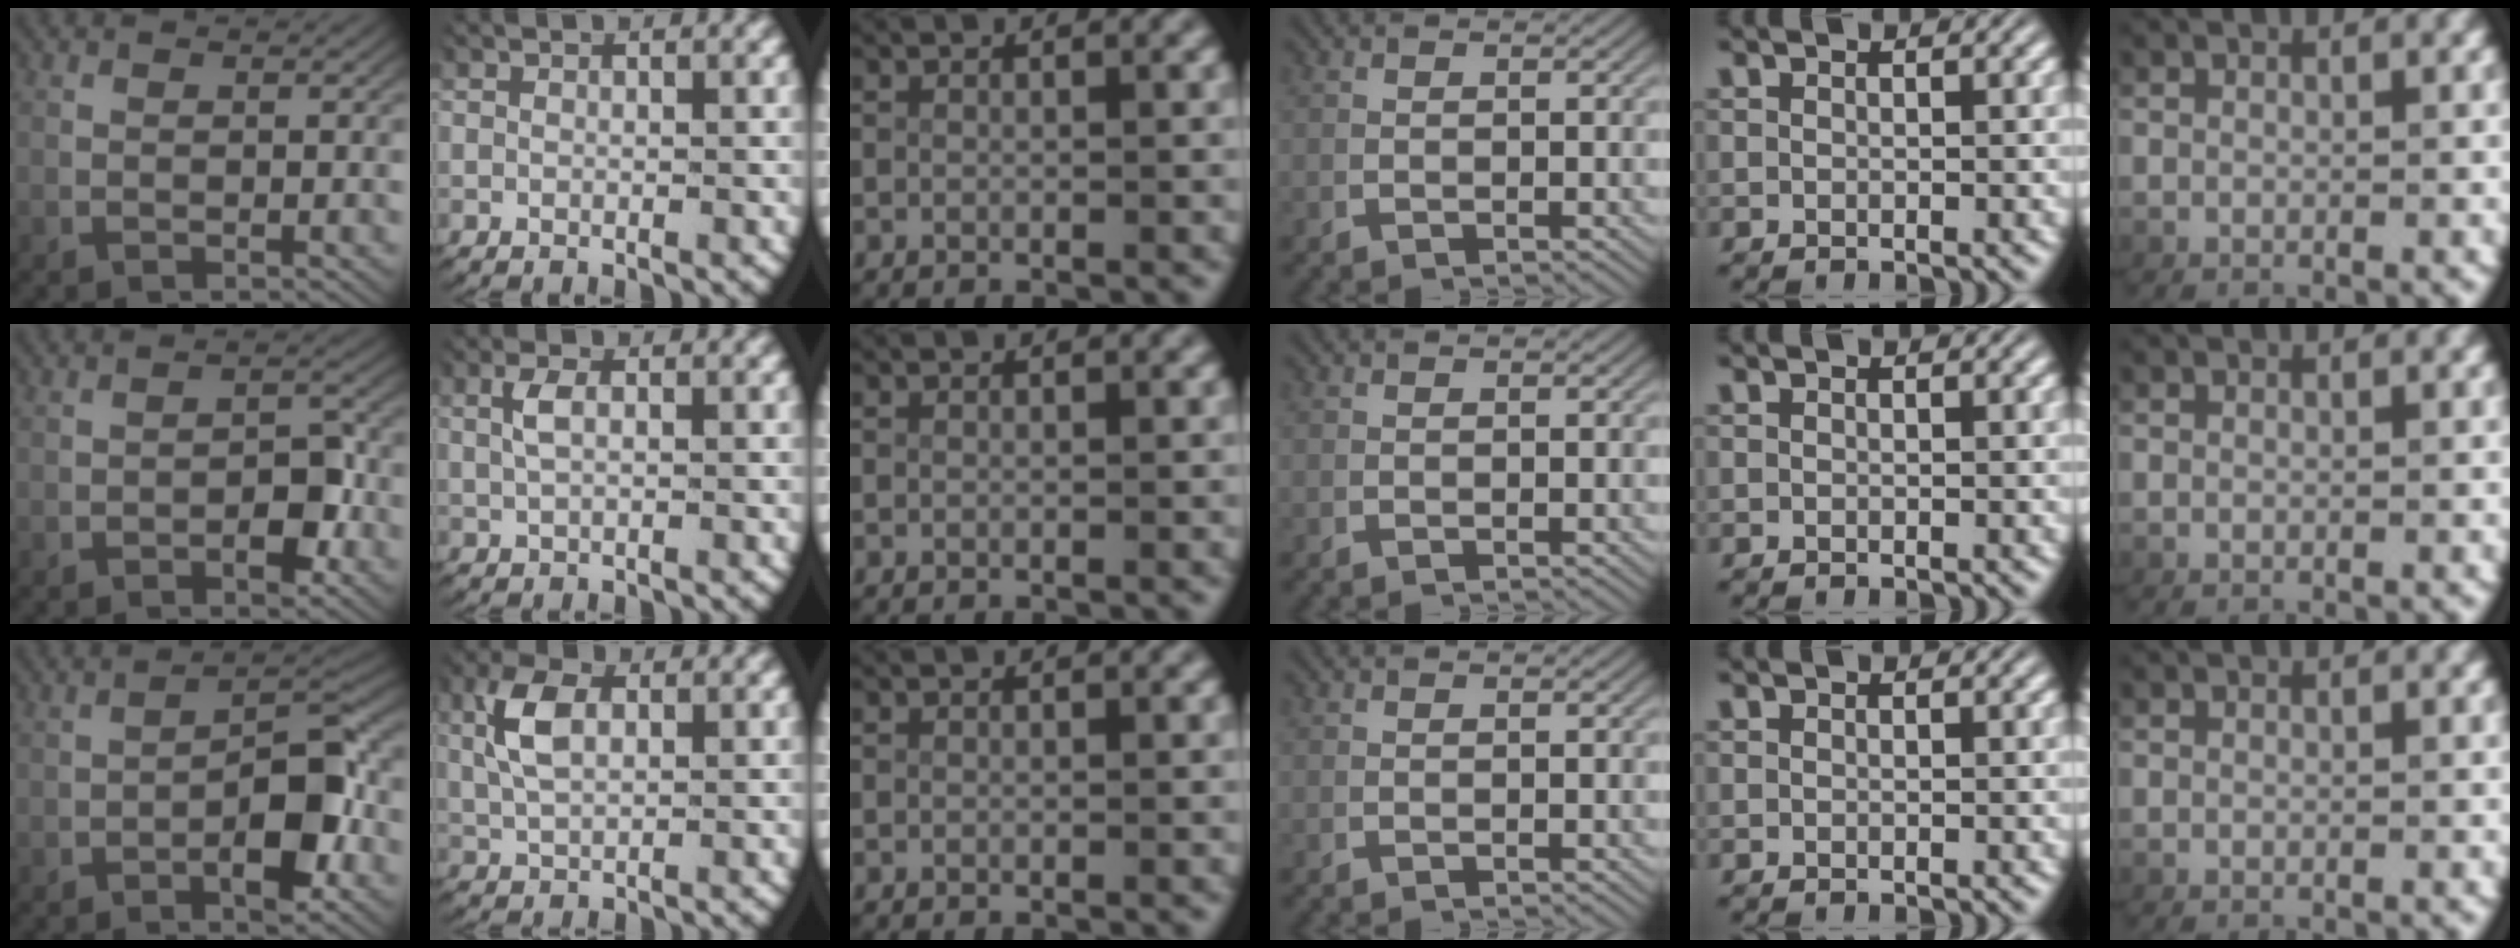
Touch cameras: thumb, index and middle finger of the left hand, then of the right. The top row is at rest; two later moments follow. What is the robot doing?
{"motion": "lift_and_place", "object": "key"}